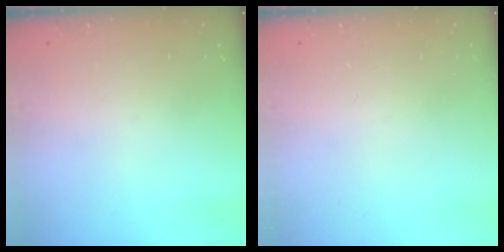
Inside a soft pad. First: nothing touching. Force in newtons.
{"total": 0.0}